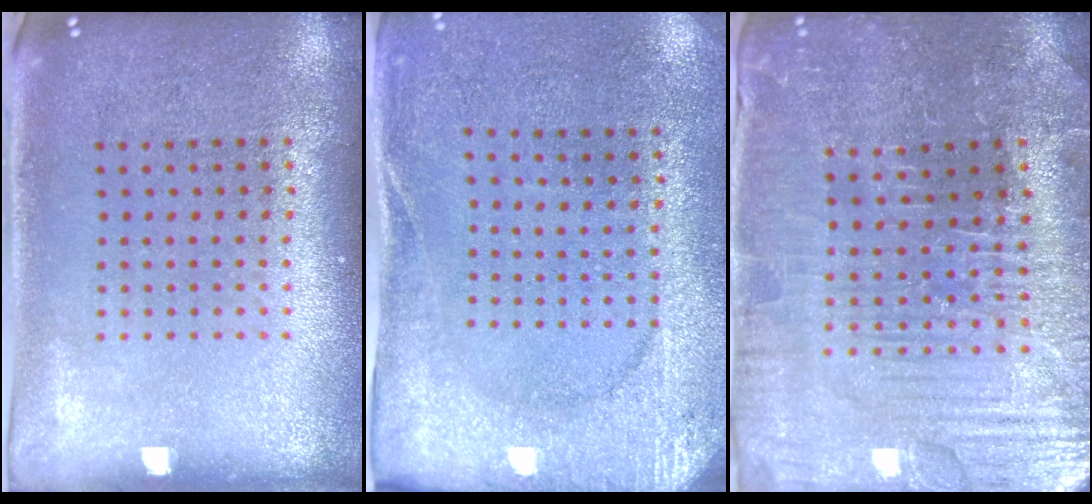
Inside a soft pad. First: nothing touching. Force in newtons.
{"total": 2.6, "press": 2.4, "slide": 1.0}
{"total": 3.7, "press": 3.7, "slide": 0.4}